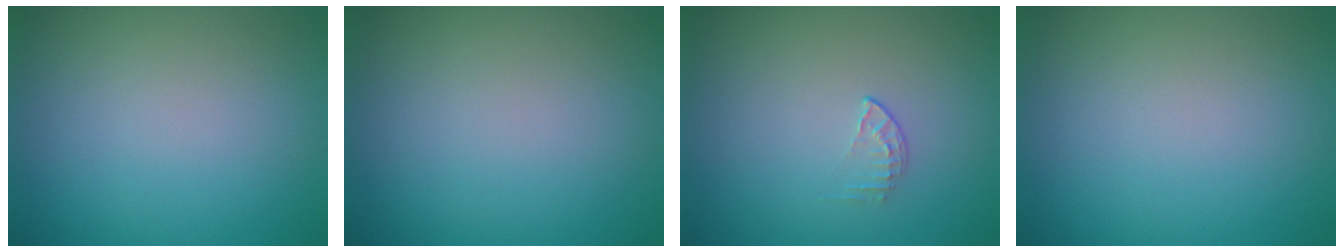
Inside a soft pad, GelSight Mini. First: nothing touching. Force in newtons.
{"total": 0.0}
{"total": 0.8, "press": 0.6, "slide": 0.6}
{"total": 0.0}